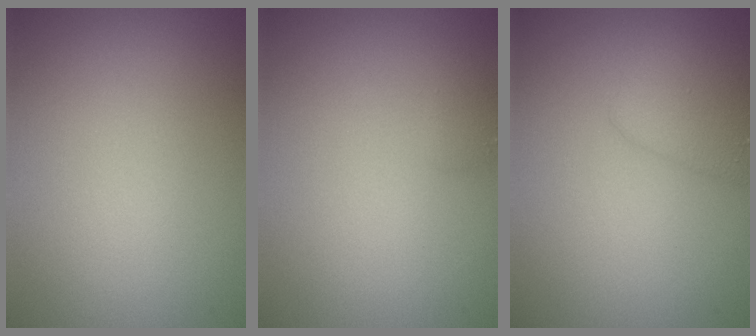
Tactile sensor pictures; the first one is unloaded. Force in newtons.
{"total": 0.7, "press": 0.7, "slide": 0.1}
{"total": 2.4, "press": 2.4, "slide": 0.1}